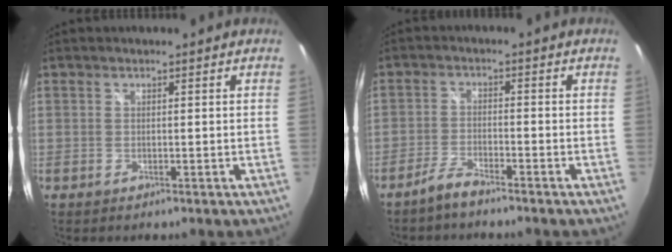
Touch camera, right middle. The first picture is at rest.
{"total": 3.5, "force": [-3.1, 0.3, 1.6], "torque": [-0.050, 0.002, -0.062]}